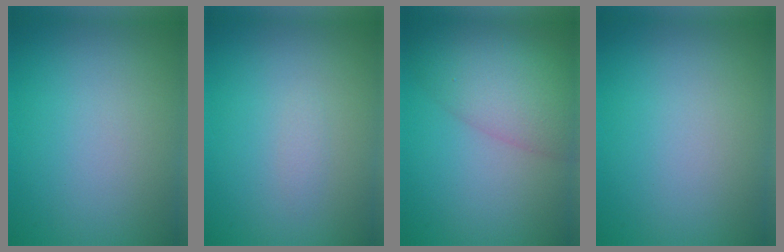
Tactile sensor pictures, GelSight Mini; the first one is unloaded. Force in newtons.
{"total": 0.6, "press": 0.6, "slide": 0.0}
{"total": 6.7, "press": 6.7, "slide": 0.5}
{"total": 0.0}